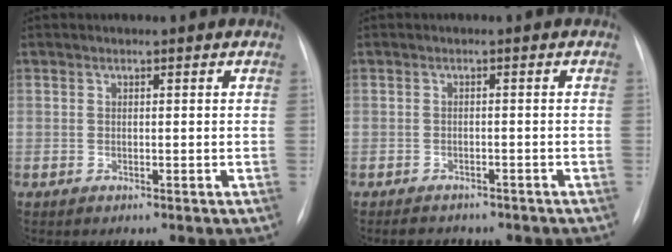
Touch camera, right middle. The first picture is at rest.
{"total": 4.8, "force": [-3.9, 2.3, 1.6], "torque": [-0.026, 0.000, -0.038]}